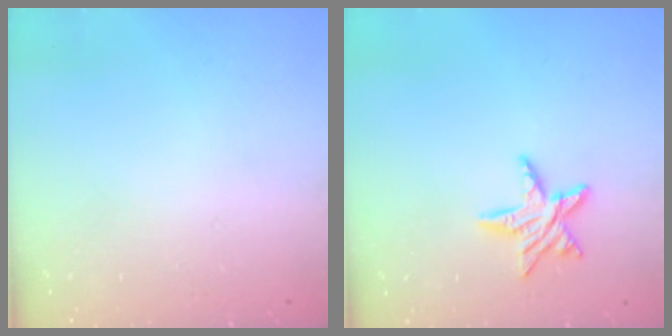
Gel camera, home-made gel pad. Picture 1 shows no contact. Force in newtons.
{"total": 9.3, "press": 9.2, "slide": 0.5}